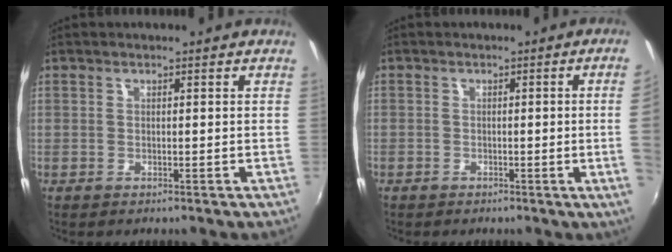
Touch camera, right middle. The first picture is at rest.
{"total": 4.1, "force": [-0.2, -1.7, 3.7], "torque": [-0.060, -0.010, 0.003]}